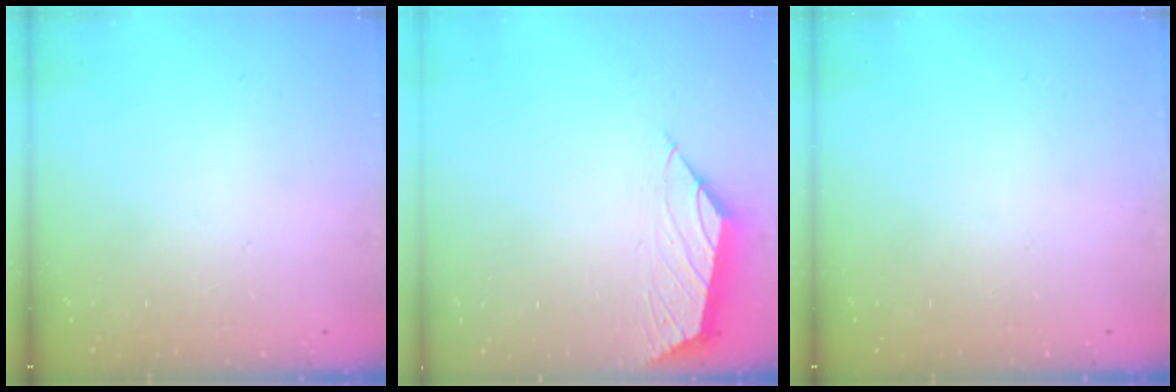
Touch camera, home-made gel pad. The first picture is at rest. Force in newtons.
{"total": 1.4, "press": 1.3, "slide": 0.5}
{"total": 0.0}